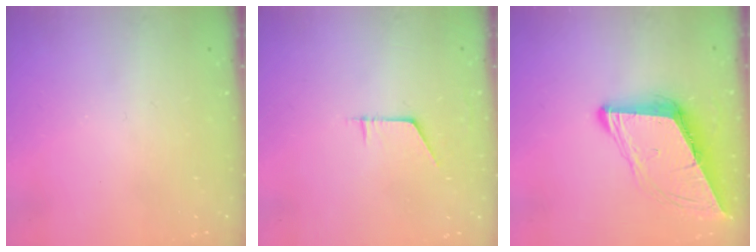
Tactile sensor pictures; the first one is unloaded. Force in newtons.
{"total": 4.8, "press": 4.7, "slide": 0.4}
{"total": 9.1, "press": 9.1, "slide": 0.4}